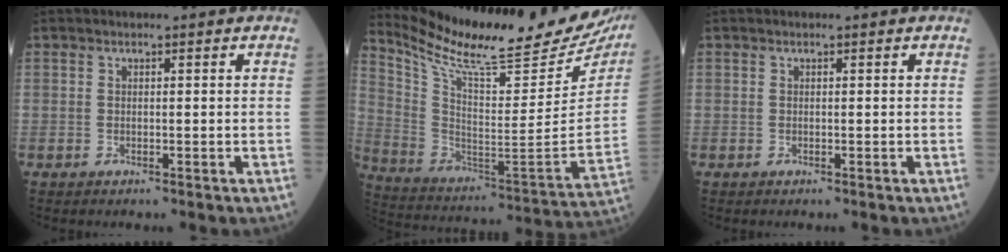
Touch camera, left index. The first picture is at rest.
{"total": 27.9, "force": [24.5, 2.6, 12.9], "torque": [-0.235, -0.098, 0.355]}
{"total": 0.0}